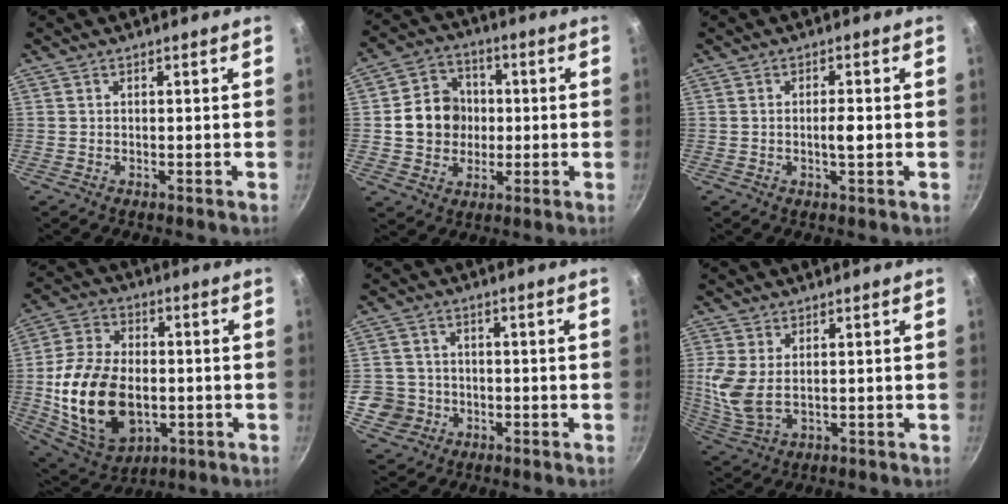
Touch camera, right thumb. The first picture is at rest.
{"total": 11.1, "force": [0.2, 9.9, 5.1], "torque": [-0.051, 0.018, -0.002]}
{"total": 2.7, "force": [-0.3, 0.7, 2.6], "torque": [-0.045, 0.003, -0.007]}
{"total": 21.0, "force": [-2.9, 13.7, 15.6], "torque": [-0.286, 0.012, -0.035]}
{"total": 6.9, "force": [-1.7, 6.6, 1.4], "torque": [-0.008, 0.023, -0.026]}
{"total": 7.9, "force": [1.2, 4.5, 6.3], "torque": [-0.136, -0.010, 0.034]}